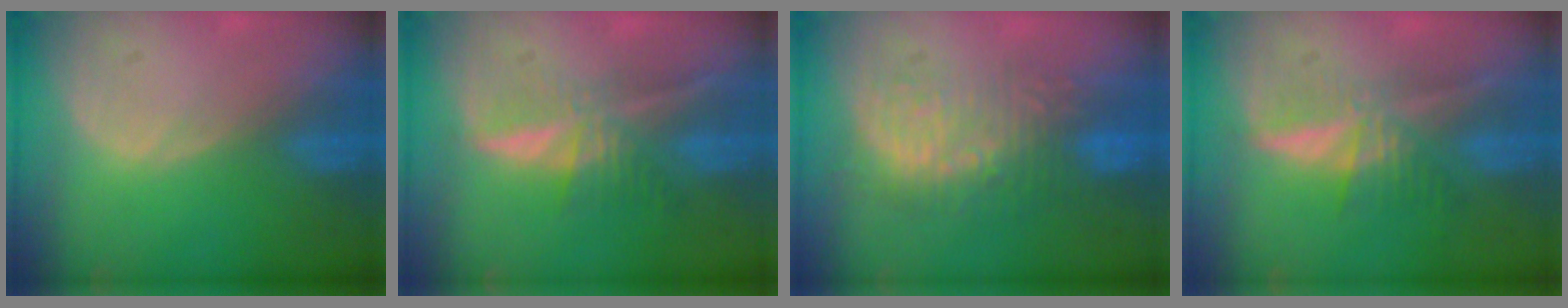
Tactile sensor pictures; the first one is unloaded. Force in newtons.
{"total": 6.2, "press": 5.5, "slide": 2.9}
{"total": 8.9, "press": 8.6, "slide": 2.0}
{"total": 5.8, "press": 5.5, "slide": 2.0}